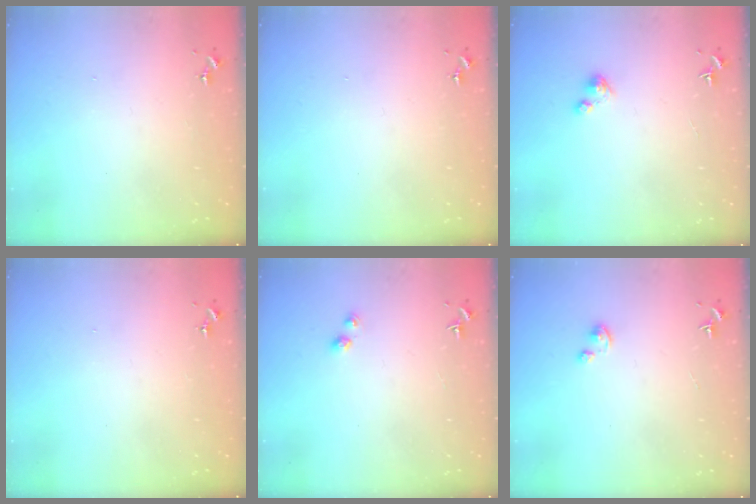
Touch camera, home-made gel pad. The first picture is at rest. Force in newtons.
{"total": 0.0}
{"total": 3.0, "press": 3.0, "slide": 0.2}
{"total": 0.0}
{"total": 2.6, "press": 2.6, "slide": 0.5}
{"total": 2.6, "press": 2.6, "slide": 0.2}